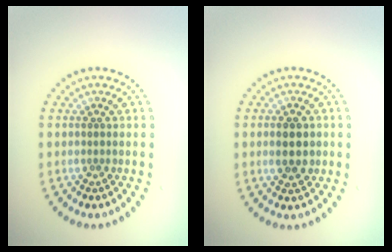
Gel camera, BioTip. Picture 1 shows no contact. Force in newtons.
{"total": 2.7, "press": 2.7, "slide": 0.2}